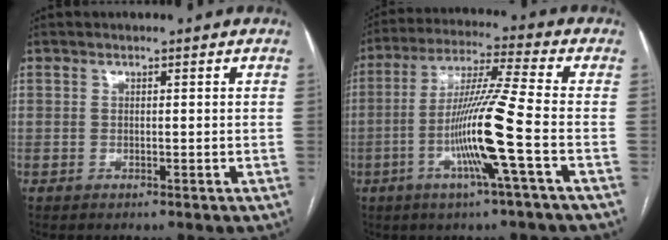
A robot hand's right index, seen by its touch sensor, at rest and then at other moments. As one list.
[{"total": 12.7, "force": [-3.8, -1.7, 12.0], "torque": [-0.233, -0.006, -0.078]}]